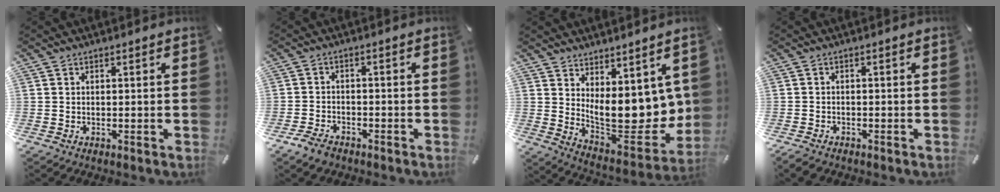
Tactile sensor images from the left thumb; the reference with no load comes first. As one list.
[{"total": 3.7, "force": [-2.9, 2.0, 1.2], "torque": [-0.032, 0.014, -0.058]}, {"total": 13.0, "force": [4.1, 7.9, 9.4], "torque": [-0.126, -0.064, 0.087]}, {"total": 1.6, "force": [-1.4, 0.6, 0.4], "torque": [-0.015, 0.003, -0.032]}]